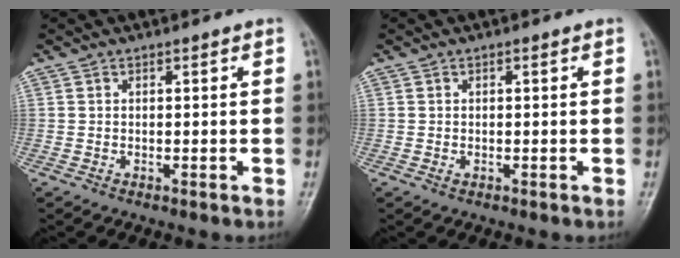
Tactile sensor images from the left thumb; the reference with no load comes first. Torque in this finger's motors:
{"motor_torque": [-0.10, -0.09, -0.06, -0.06, 0.00]}